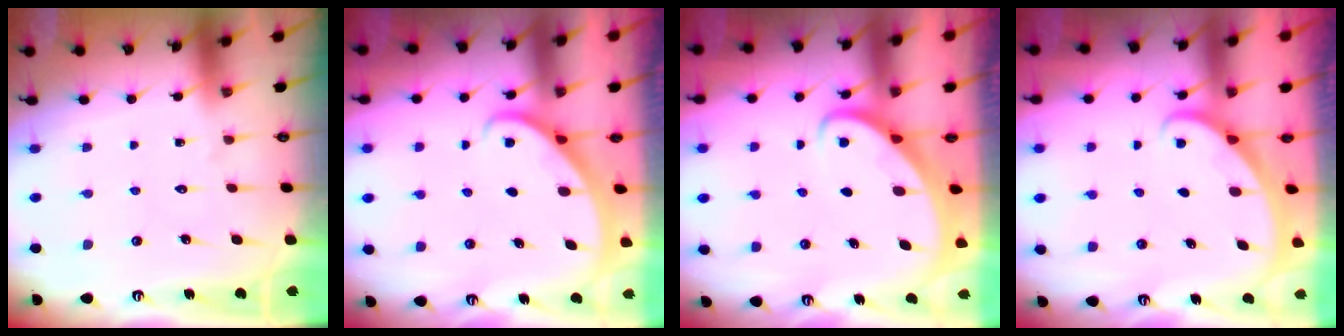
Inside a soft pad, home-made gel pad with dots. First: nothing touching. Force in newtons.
{"total": 1.9, "press": 1.9, "slide": 0.2}
{"total": 2.5, "press": 2.5, "slide": 0.3}
{"total": 1.3, "press": 1.3, "slide": 0.0}